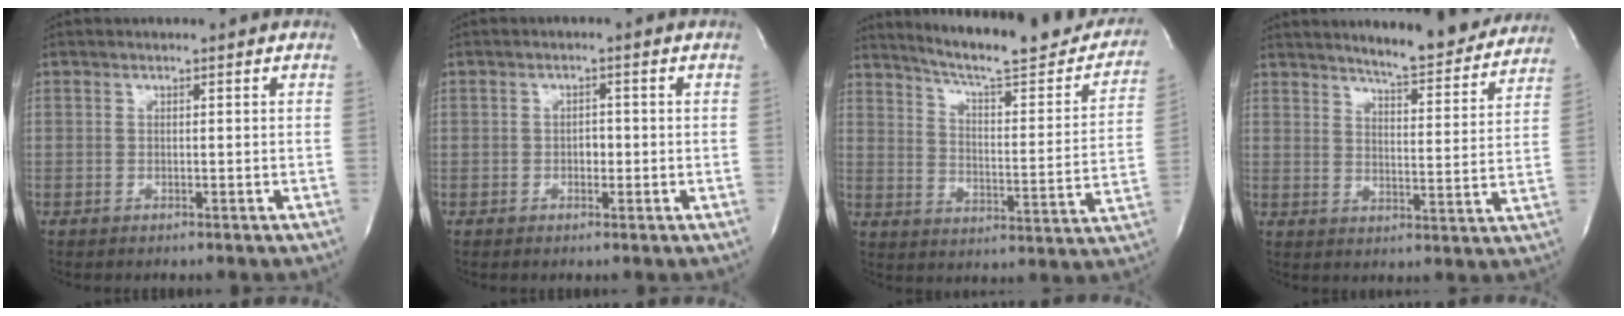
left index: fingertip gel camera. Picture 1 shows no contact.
{"total": 1.6, "force": [-0.4, 1.0, 1.2], "torque": [-0.016, 0.004, -0.005]}
{"total": 23.0, "force": [20.4, 3.2, 10.2], "torque": [-0.143, -0.046, 0.263]}
{"total": 13.5, "force": [12.6, 1.4, 4.6], "torque": [-0.062, -0.022, 0.156]}